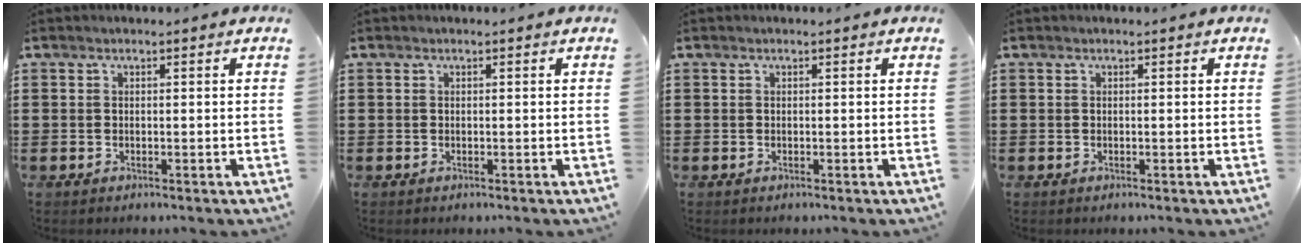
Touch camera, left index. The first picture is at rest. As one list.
[{"total": 0.0}, {"total": 0.0}, {"total": 0.0}]